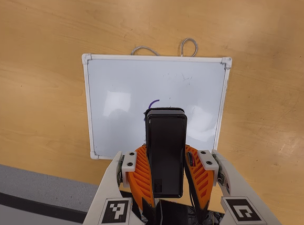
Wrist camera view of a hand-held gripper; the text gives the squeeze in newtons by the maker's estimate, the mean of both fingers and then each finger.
{"total": 9.7, "left": 7.6, "right": 11.8}